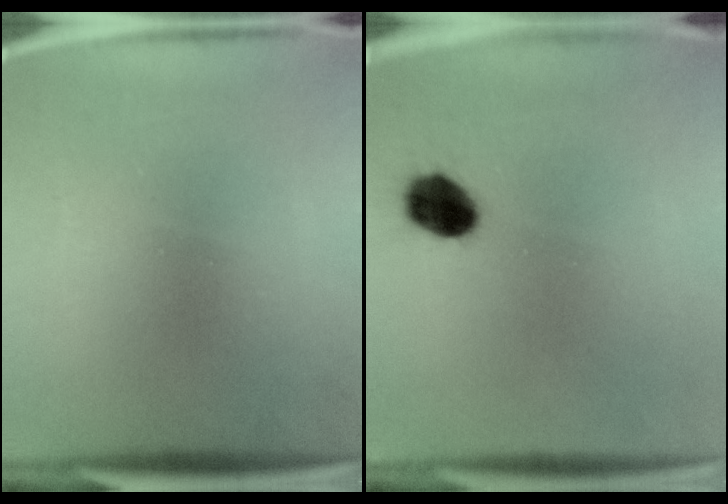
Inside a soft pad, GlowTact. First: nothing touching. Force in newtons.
{"total": 8.0}